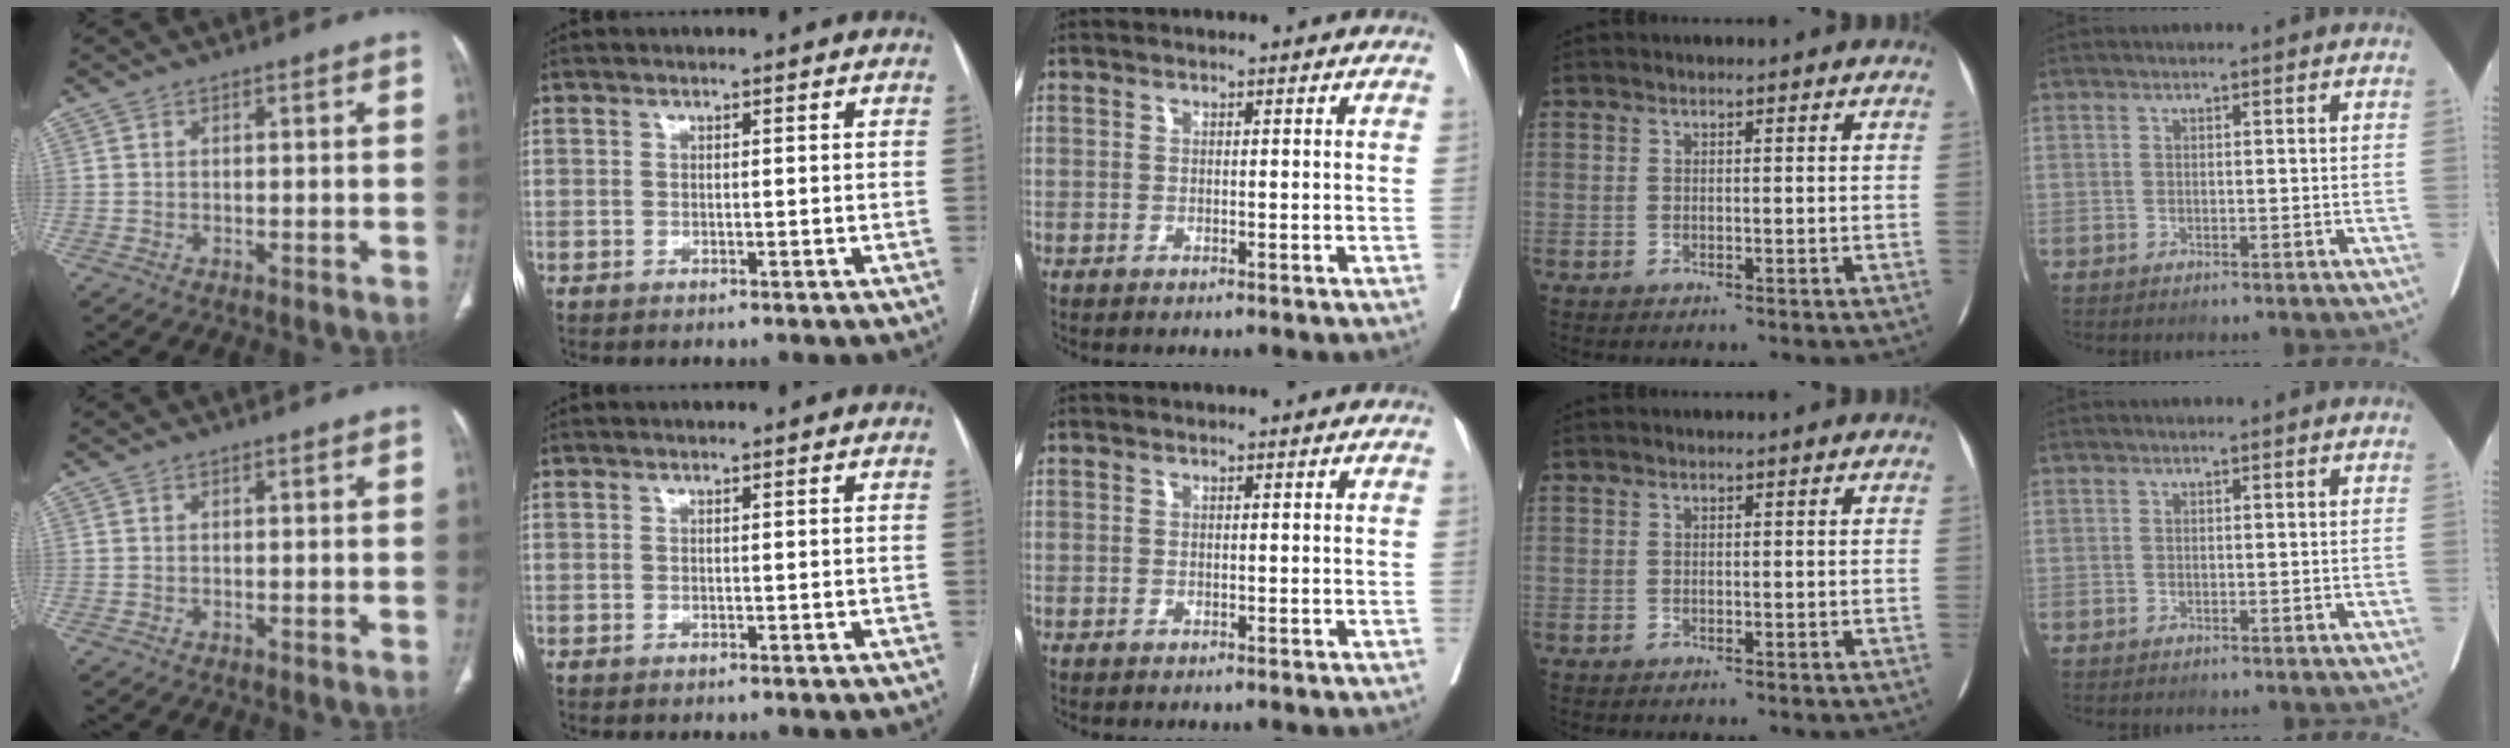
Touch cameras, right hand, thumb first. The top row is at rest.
{}